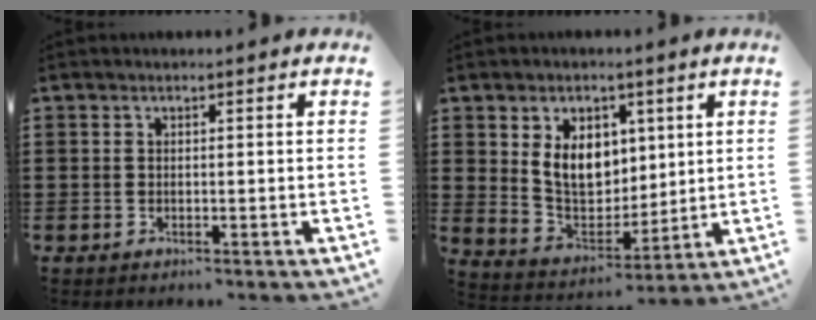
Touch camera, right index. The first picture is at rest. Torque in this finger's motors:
{"motor_torque": [1.38, 0.75, 0.41, 0.19]}